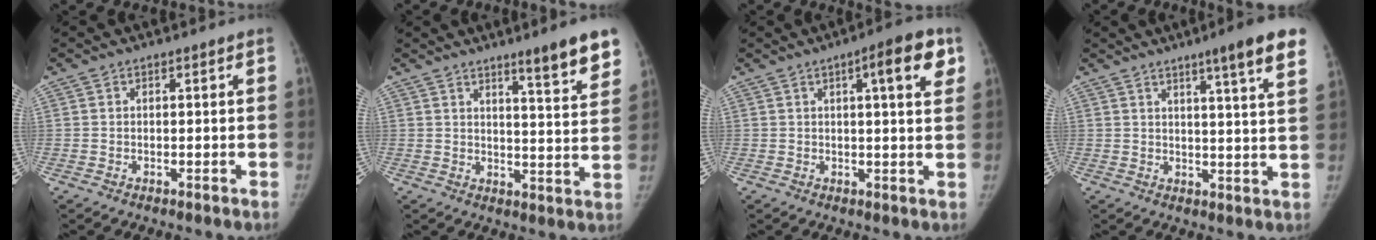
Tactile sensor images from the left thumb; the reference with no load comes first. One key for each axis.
{"total": 9.9, "fx": 6.7, "fy": 0.9, "fz": 7.2, "tx": -0.078, "ty": -0.041, "tz": 0.092}
{"total": 8.2, "fx": 3.5, "fy": 1.8, "fz": 7.2, "tx": -0.080, "ty": -0.004, "tz": 0.039}
{"total": 11.6, "fx": 7.5, "fy": 0.4, "fz": 8.9, "tx": -0.108, "ty": -0.030, "tz": 0.085}